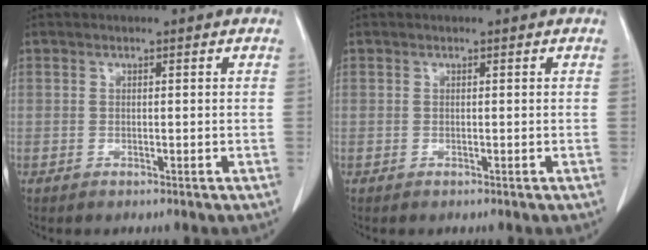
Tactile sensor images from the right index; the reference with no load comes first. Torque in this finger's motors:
{"motor_torque": [0.00, 0.00, 0.00, 0.00]}